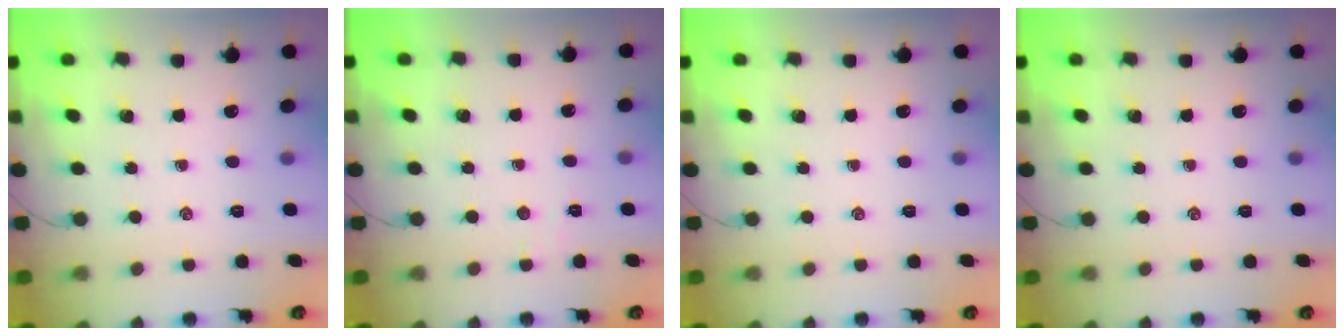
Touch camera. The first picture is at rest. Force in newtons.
{"total": 2.6, "press": 2.5, "slide": 0.7}
{"total": 0.0}
{"total": 0.0}